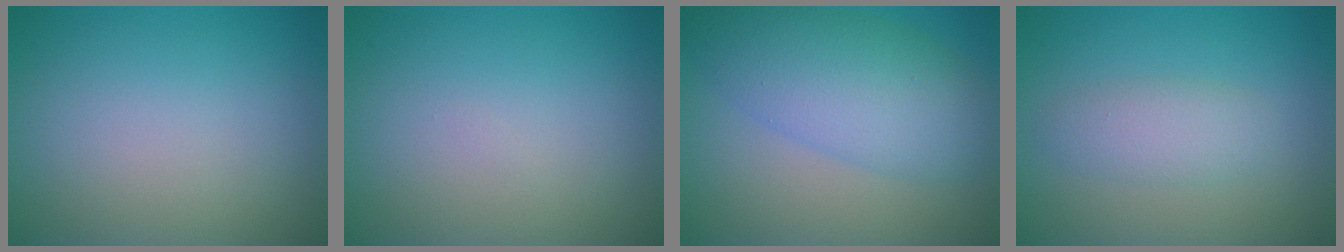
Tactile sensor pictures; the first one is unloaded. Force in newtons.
{"total": 0.0}
{"total": 7.1, "press": 7.1, "slide": 0.1}
{"total": 2.4, "press": 2.4, "slide": 0.0}